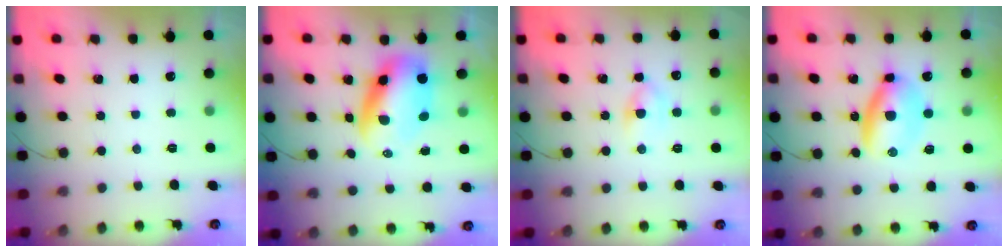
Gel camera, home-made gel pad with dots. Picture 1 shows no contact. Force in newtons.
{"total": 9.6, "press": 9.1, "slide": 2.9}
{"total": 5.2, "press": 4.9, "slide": 1.7}
{"total": 6.6, "press": 6.3, "slide": 1.9}